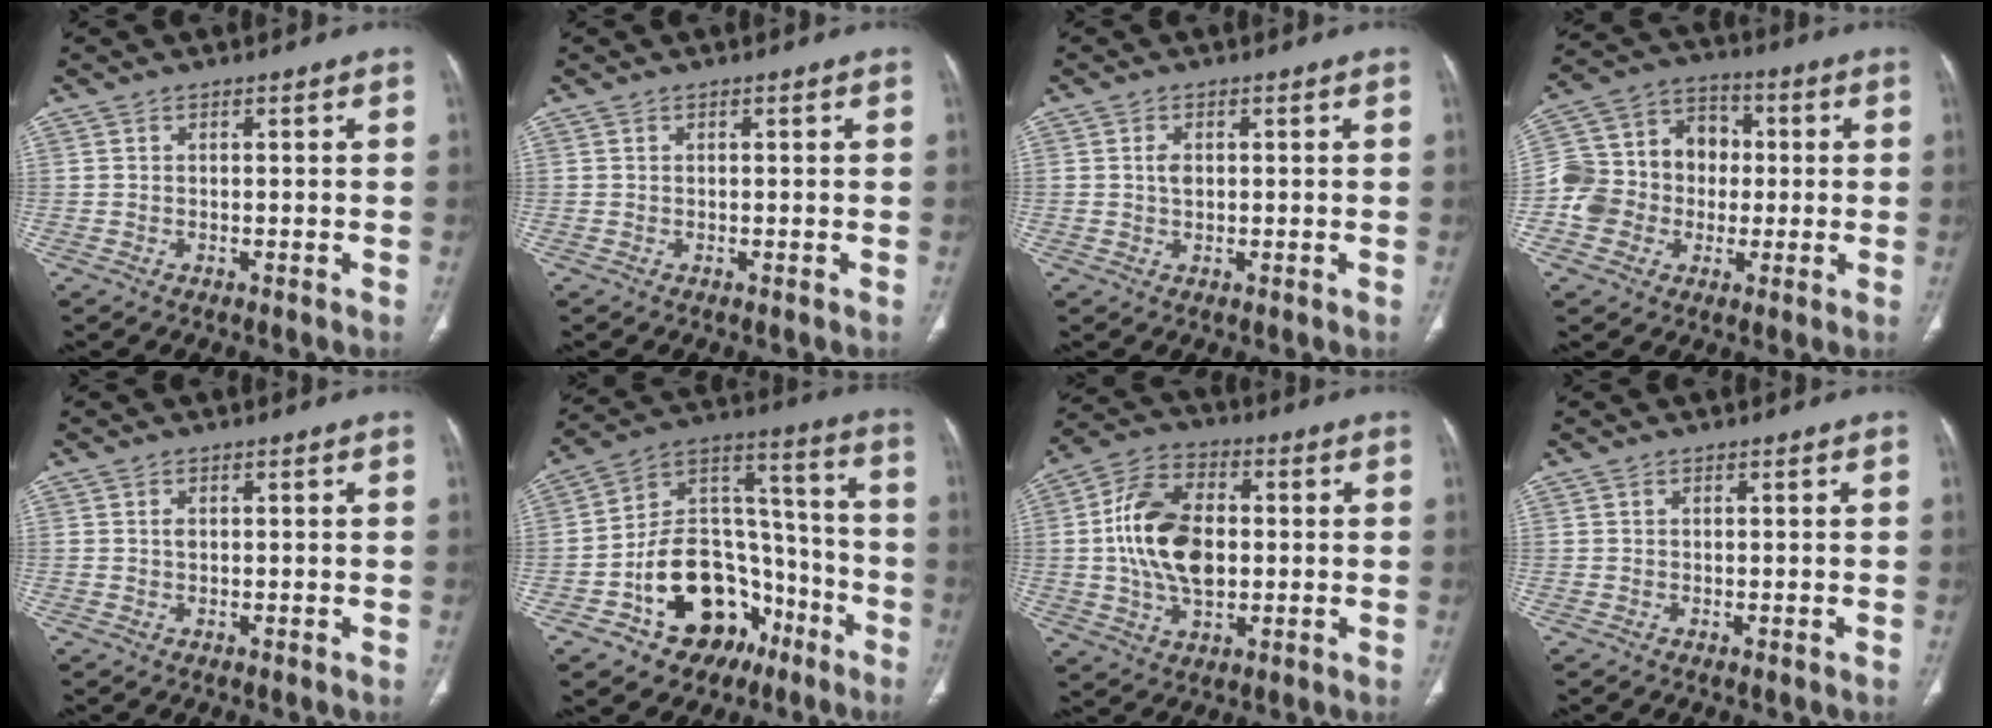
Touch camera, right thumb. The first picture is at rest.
{"total": 0.0}
{"total": 1.9, "force": [0.3, 1.3, 1.4], "torque": [-0.024, 0.001, 0.005]}
{"total": 14.5, "force": [-1.6, 12.8, 6.6], "torque": [-0.096, 0.043, -0.033]}
{"total": 0.9, "force": [0.2, 0.7, 0.6], "torque": [-0.010, 0.001, 0.003]}
{"total": 23.3, "force": [-10.3, 15.9, 13.6], "torque": [-0.165, 0.101, -0.153]}
{"total": 15.5, "force": [0.3, 9.7, 12.1], "torque": [-0.213, 0.017, 0.004]}
{"total": 0.0}